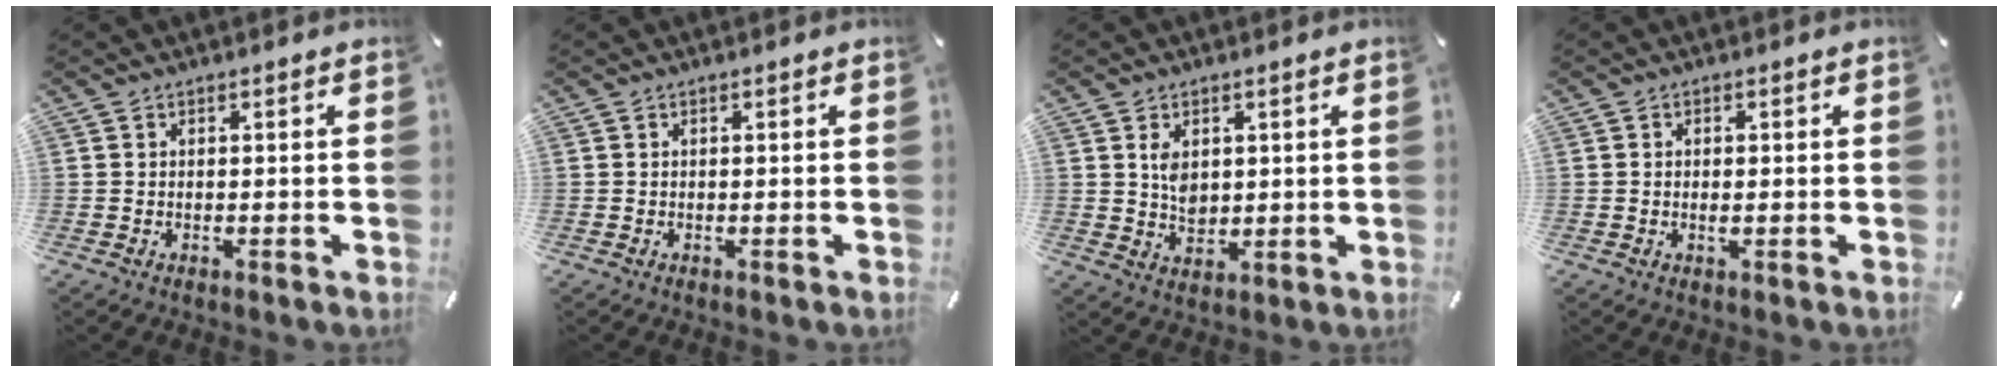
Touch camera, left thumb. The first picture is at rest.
{"total": 0.0}
{"total": 5.0, "force": [1.4, 3.7, 2.9], "torque": [-0.054, -0.004, 0.022]}
{"total": 1.3, "force": [-0.1, 0.5, 1.2], "torque": [-0.022, 0.000, -0.002]}